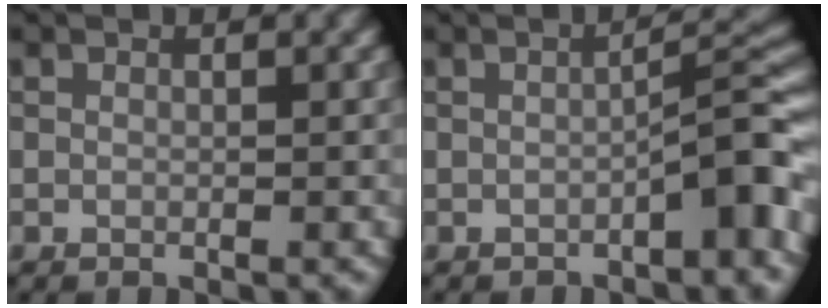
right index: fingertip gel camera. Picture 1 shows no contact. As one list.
[{"total": 3.9, "force": [-1.9, 0.6, 3.4], "torque": [-0.046, 0.022, -0.029]}]